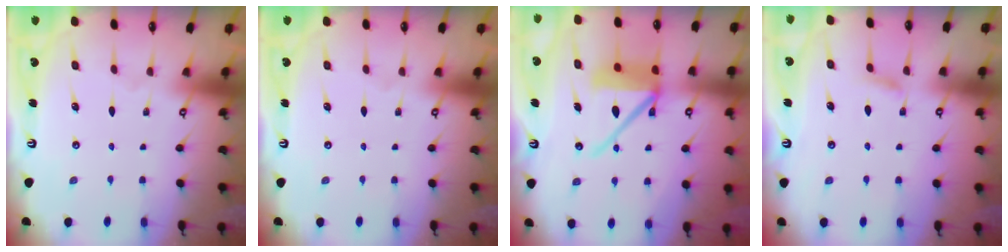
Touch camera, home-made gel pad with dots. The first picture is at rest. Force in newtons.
{"total": 0.0}
{"total": 13.7, "press": 13.6, "slide": 1.8}
{"total": 4.3, "press": 4.3, "slide": 0.6}